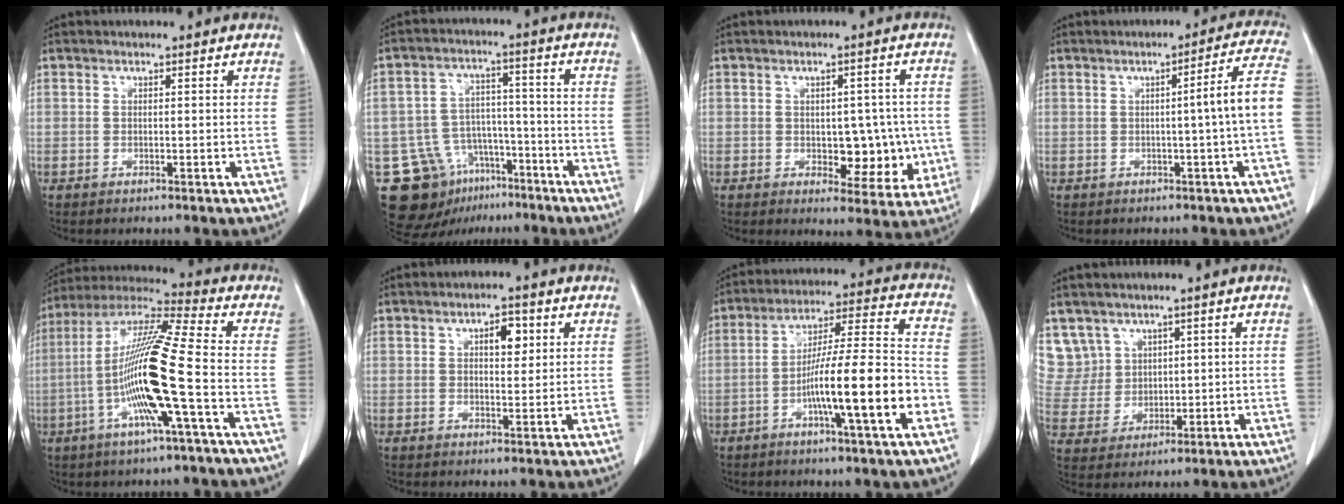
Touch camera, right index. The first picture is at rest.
{"total": 12.9, "force": [-7.6, 9.4, 4.6], "torque": [-0.081, 0.041, -0.112]}
{"total": 7.9, "force": [-0.9, 4.5, 6.5], "torque": [-0.060, 0.011, -0.001]}
{"total": 7.2, "force": [-0.9, -1.3, 7.0], "torque": [-0.084, 0.014, -0.014]}
{"total": 16.2, "force": [-3.7, -0.3, 15.8], "torque": [-0.311, -0.001, -0.083]}
{"total": 3.8, "force": [1.4, 1.7, 3.1], "torque": [-0.046, 0.004, 0.020]}
{"total": 15.6, "force": [-5.1, 0.4, 14.7], "torque": [-0.243, 0.005, -0.085]}
{"total": 8.6, "force": [5.0, 7.0, 0.0], "torque": [-0.010, 0.023, 0.119]}